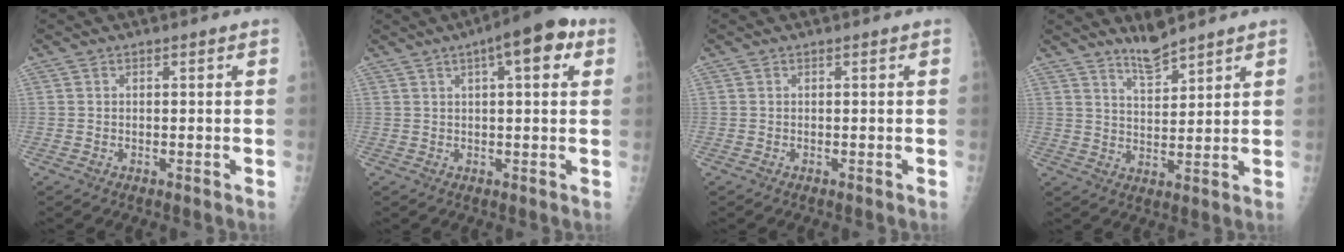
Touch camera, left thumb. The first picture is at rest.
{"total": 9.4, "force": [3.9, 3.0, 8.0], "torque": [-0.099, 0.010, 0.046]}
{"total": 0.0}
{"total": 5.2, "force": [4.7, 0.8, 2.2], "torque": [-0.032, -0.040, 0.088]}